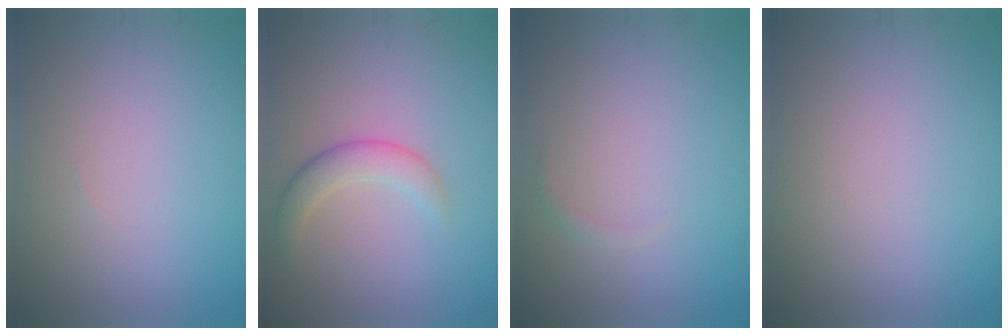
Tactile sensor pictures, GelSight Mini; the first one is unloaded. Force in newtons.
{"total": 2.6, "press": 2.6, "slide": 0.1}
{"total": 0.5, "press": 0.5, "slide": 0.0}
{"total": 0.0}